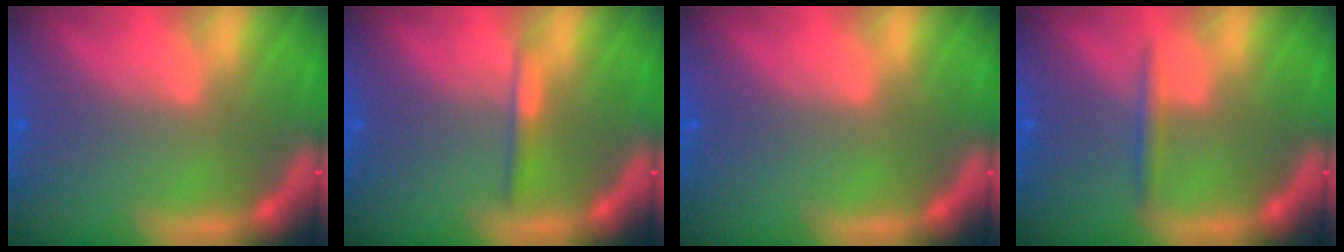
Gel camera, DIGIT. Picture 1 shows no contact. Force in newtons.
{"total": 1.4}
{"total": 0.0}
{"total": 1.4}